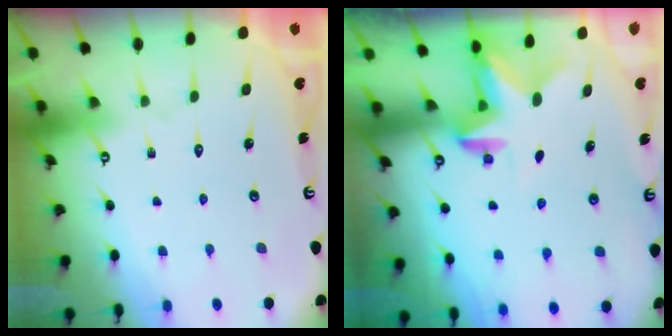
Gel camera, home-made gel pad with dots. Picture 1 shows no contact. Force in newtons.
{"total": 2.9, "press": 2.9, "slide": 0.5}